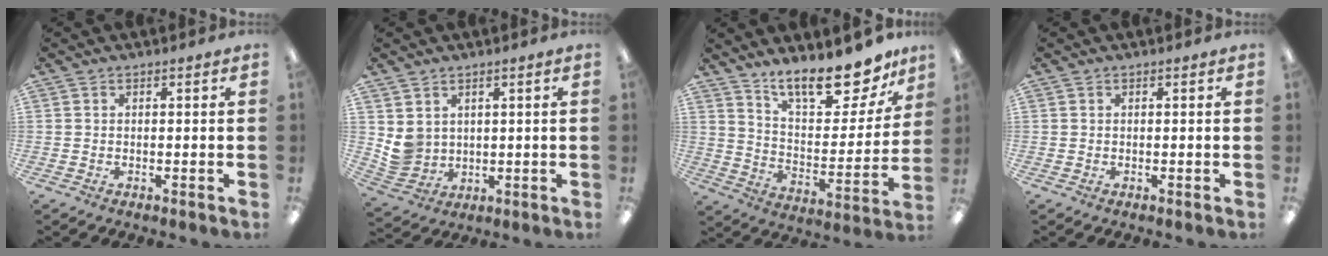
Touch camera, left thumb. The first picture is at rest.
{"total": 5.3, "force": [2.5, 4.5, 0.9], "torque": [-0.026, -0.011, 0.053]}
{"total": 18.7, "force": [15.0, 6.0, 9.3], "torque": [-0.142, -0.103, 0.256]}
{"total": 0.0}